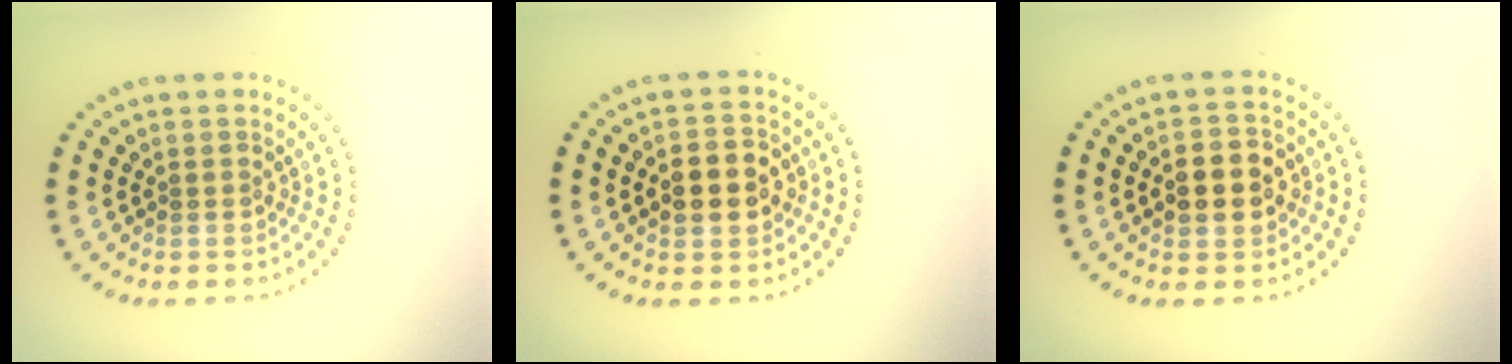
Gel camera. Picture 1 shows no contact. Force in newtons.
{"total": 4.4, "press": 4.4, "slide": 0.2}
{"total": 3.6, "press": 3.6, "slide": 0.1}